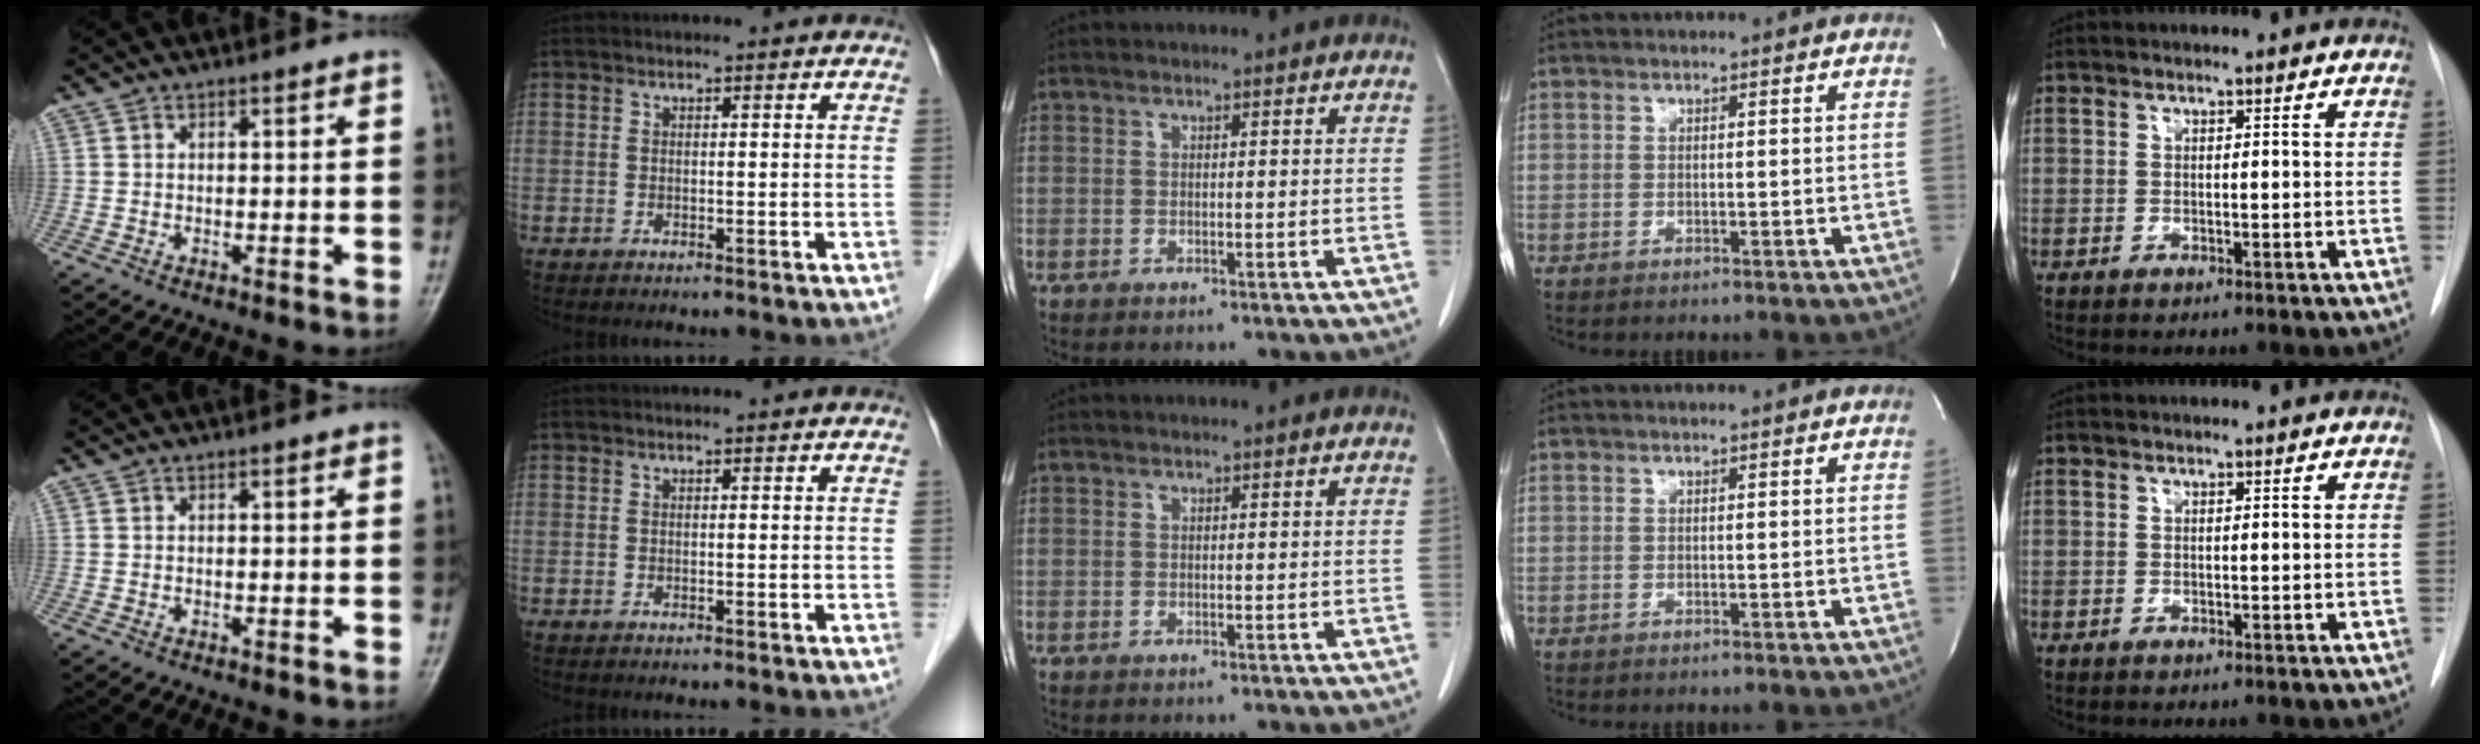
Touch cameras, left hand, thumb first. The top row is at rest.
{}